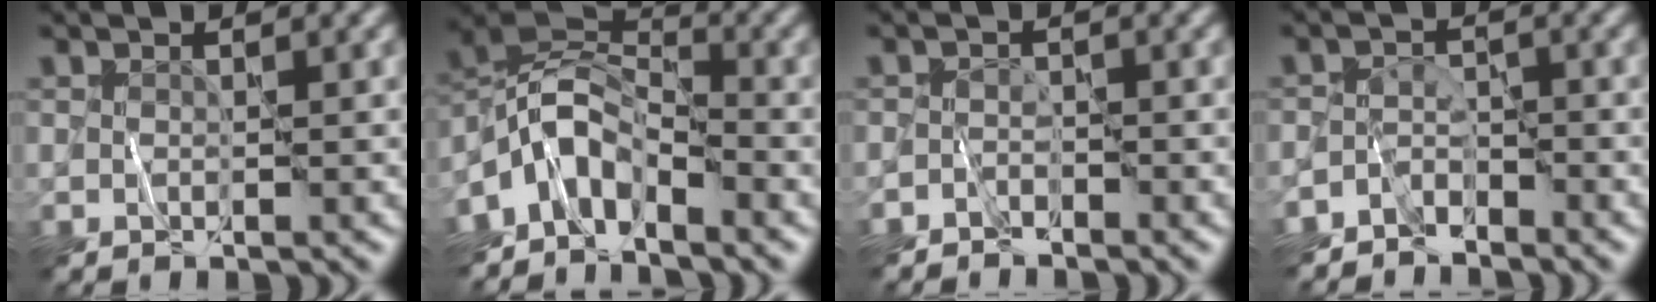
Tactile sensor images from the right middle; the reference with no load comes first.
{"total": 5.0, "force": [-3.3, 2.5, 2.8], "torque": [-0.040, 0.006, -0.077]}
{"total": 1.4, "force": [-1.3, 0.5, 0.2], "torque": [-0.002, 0.008, -0.027]}
{"total": 2.5, "force": [-2.3, 1.0, 0.5], "torque": [-0.005, 0.005, -0.052]}